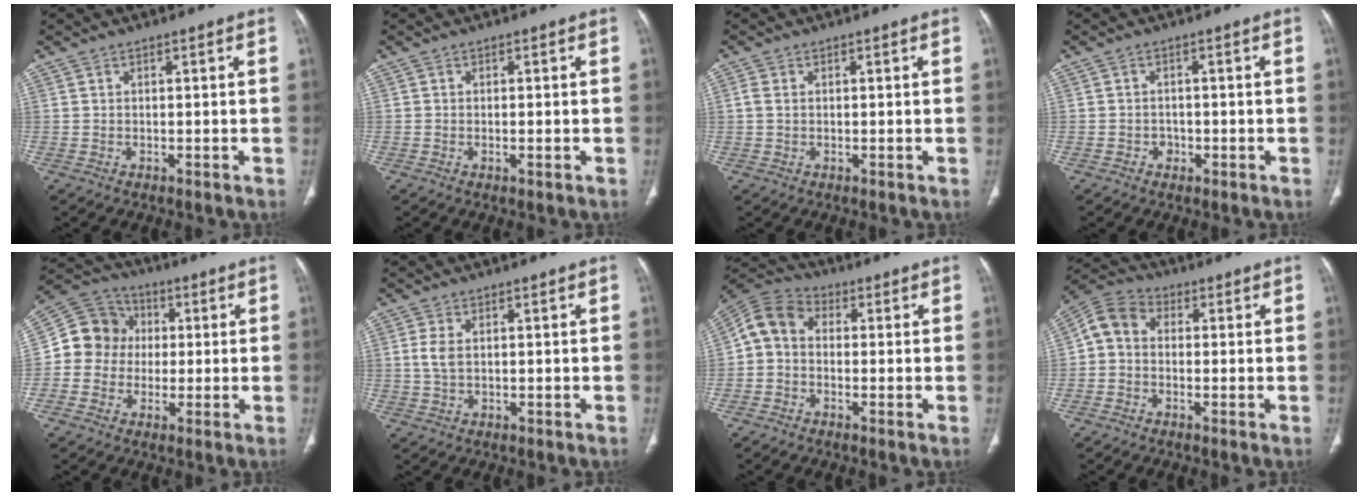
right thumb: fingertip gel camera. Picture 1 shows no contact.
{"total": 1.1, "force": [-0.3, 0.3, 1.0], "torque": [-0.018, -0.003, -0.006]}
{"total": 1.4, "force": [0.1, 0.9, 1.1], "torque": [-0.029, 0.002, 0.002]}
{"total": 1.8, "force": [-0.8, 1.5, 0.5], "torque": [0.001, 0.007, -0.014]}
{"total": 11.0, "force": [0.2, 10.3, 4.0], "torque": [-0.045, 0.027, -0.007]}
{"total": 2.8, "force": [0.4, 1.4, 2.4], "torque": [-0.062, 0.004, 0.009]}
{"total": 7.3, "force": [-0.3, 5.8, 4.5], "torque": [-0.075, 0.024, -0.027]}
{"total": 6.6, "force": [-0.2, 5.3, 4.0], "torque": [-0.065, 0.022, -0.022]}